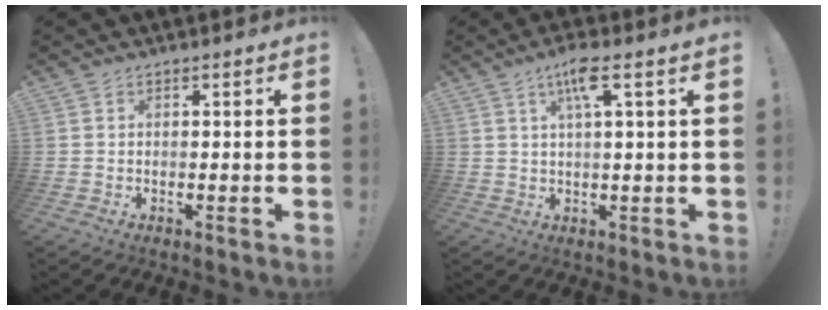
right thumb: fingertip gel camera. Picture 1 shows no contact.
{"total": 7.2, "force": [3.1, 0.8, 6.5], "torque": [-0.115, 0.000, 0.045]}